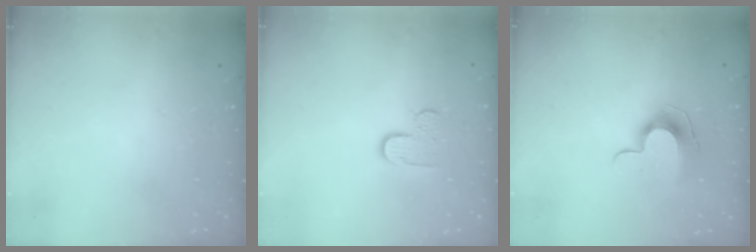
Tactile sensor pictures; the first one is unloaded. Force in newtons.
{"total": 5.7, "press": 5.7, "slide": 0.4}
{"total": 9.9, "press": 9.9, "slide": 0.3}